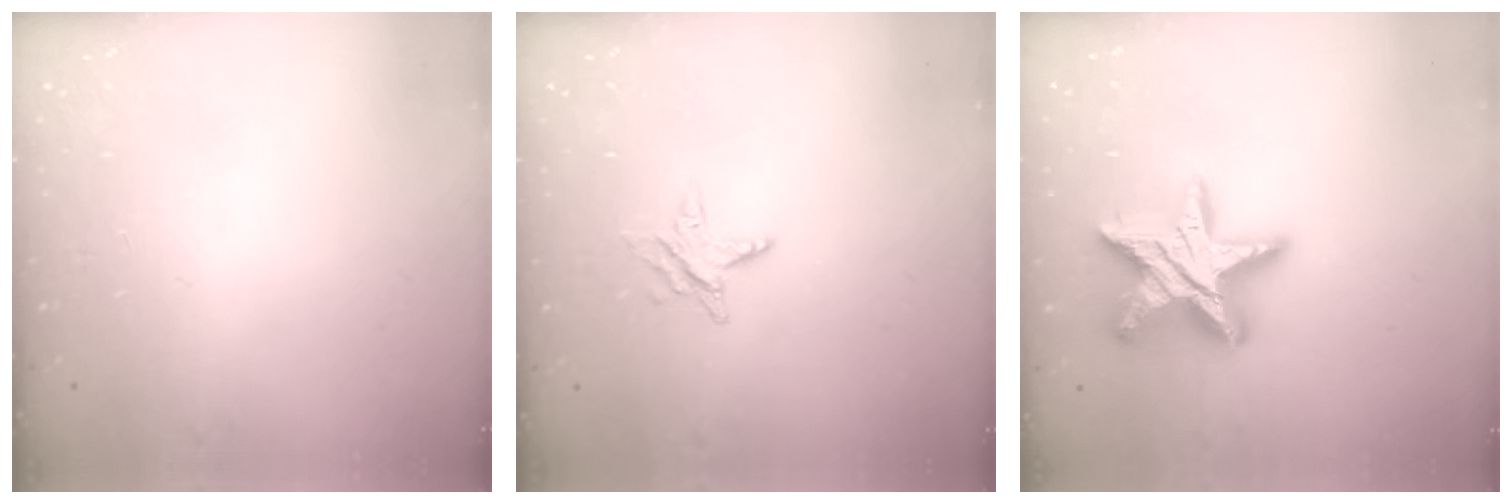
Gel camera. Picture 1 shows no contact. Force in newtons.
{"total": 5.0, "press": 5.0, "slide": 0.5}
{"total": 19.4, "press": 19.4, "slide": 1.4}